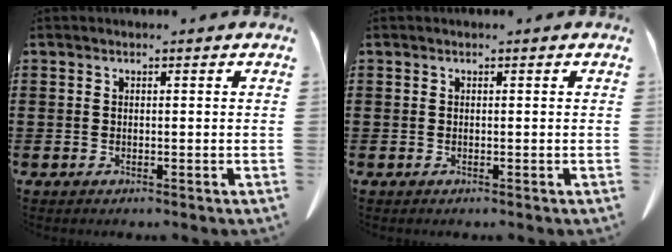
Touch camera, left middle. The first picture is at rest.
{"total": 0.0}